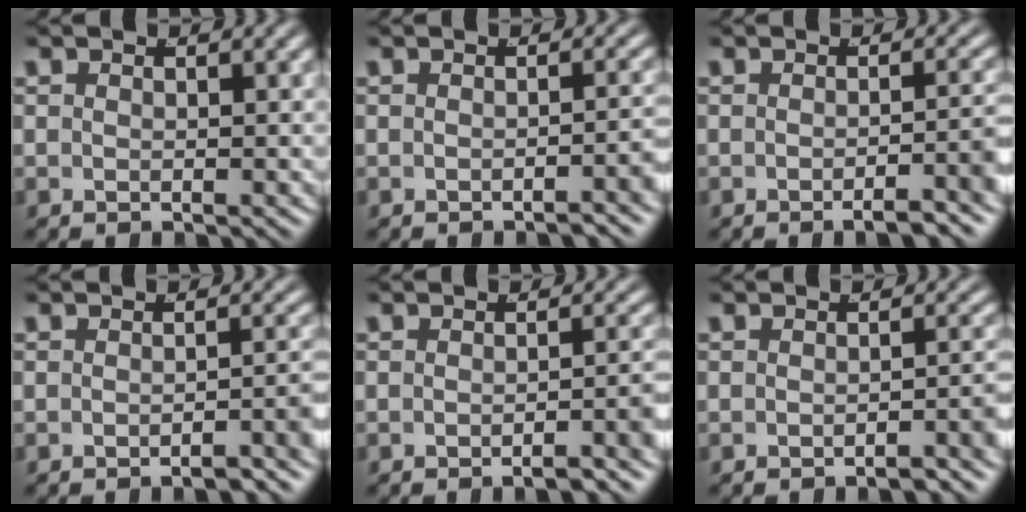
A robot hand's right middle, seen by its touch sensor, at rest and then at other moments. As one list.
[{"total": 1.8, "force": [-1.5, -0.1, 1.0], "torque": [-0.010, 0.005, -0.025]}, {"total": 3.5, "force": [-2.5, 0.4, 2.5], "torque": [-0.018, 0.006, -0.041]}, {"total": 2.6, "force": [-2.1, 0.2, 1.5], "torque": [-0.012, 0.003, -0.033]}, {"total": 2.8, "force": [-2.1, 0.1, 1.8], "torque": [-0.013, 0.006, -0.034]}, {"total": 2.3, "force": [-2.0, 0.1, 1.3], "torque": [-0.011, 0.003, -0.031]}]